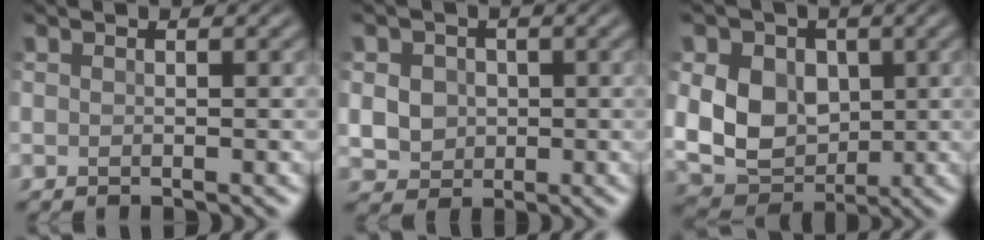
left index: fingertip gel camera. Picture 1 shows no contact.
{"total": 4.3, "force": [0.4, 3.7, 2.0], "torque": [-0.038, 0.009, -0.002]}
{"total": 8.3, "force": [1.1, 6.5, 5.0], "torque": [-0.094, -0.004, 0.012]}